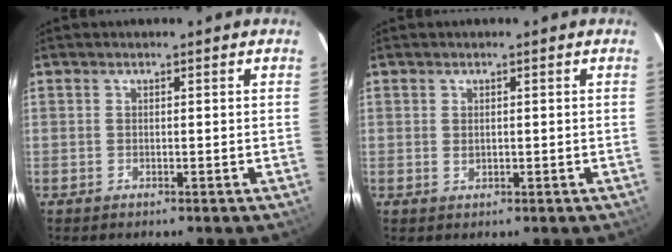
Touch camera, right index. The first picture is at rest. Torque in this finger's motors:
{"motor_torque": [0.01, 0.05, 0.08, 0.00]}